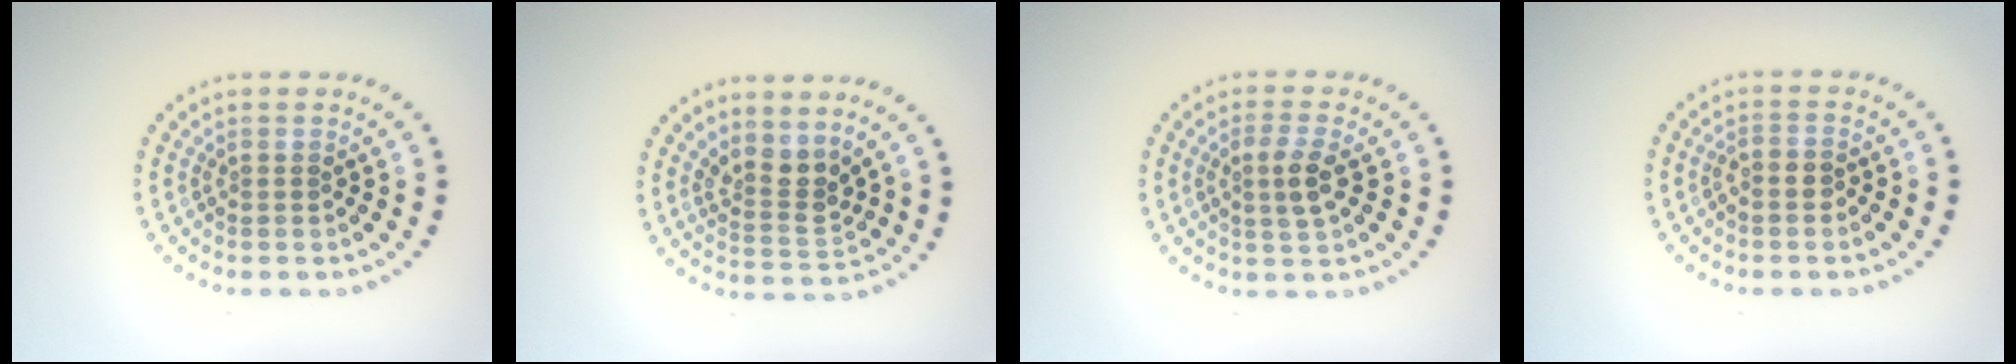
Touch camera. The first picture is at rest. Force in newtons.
{"total": 2.8, "press": 2.1, "slide": 1.9}
{"total": 2.4, "press": 2.3, "slide": 0.8}
{"total": 1.2, "press": 0.9, "slide": 0.7}